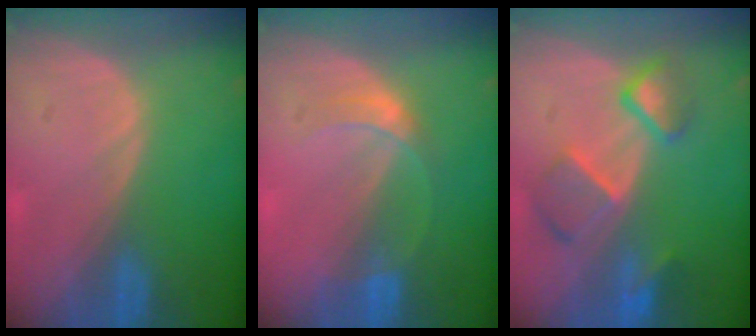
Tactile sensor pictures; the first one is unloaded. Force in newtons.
{"total": 3.3, "press": 3.3, "slide": 0.2}
{"total": 7.6, "press": 6.7, "slide": 3.6}